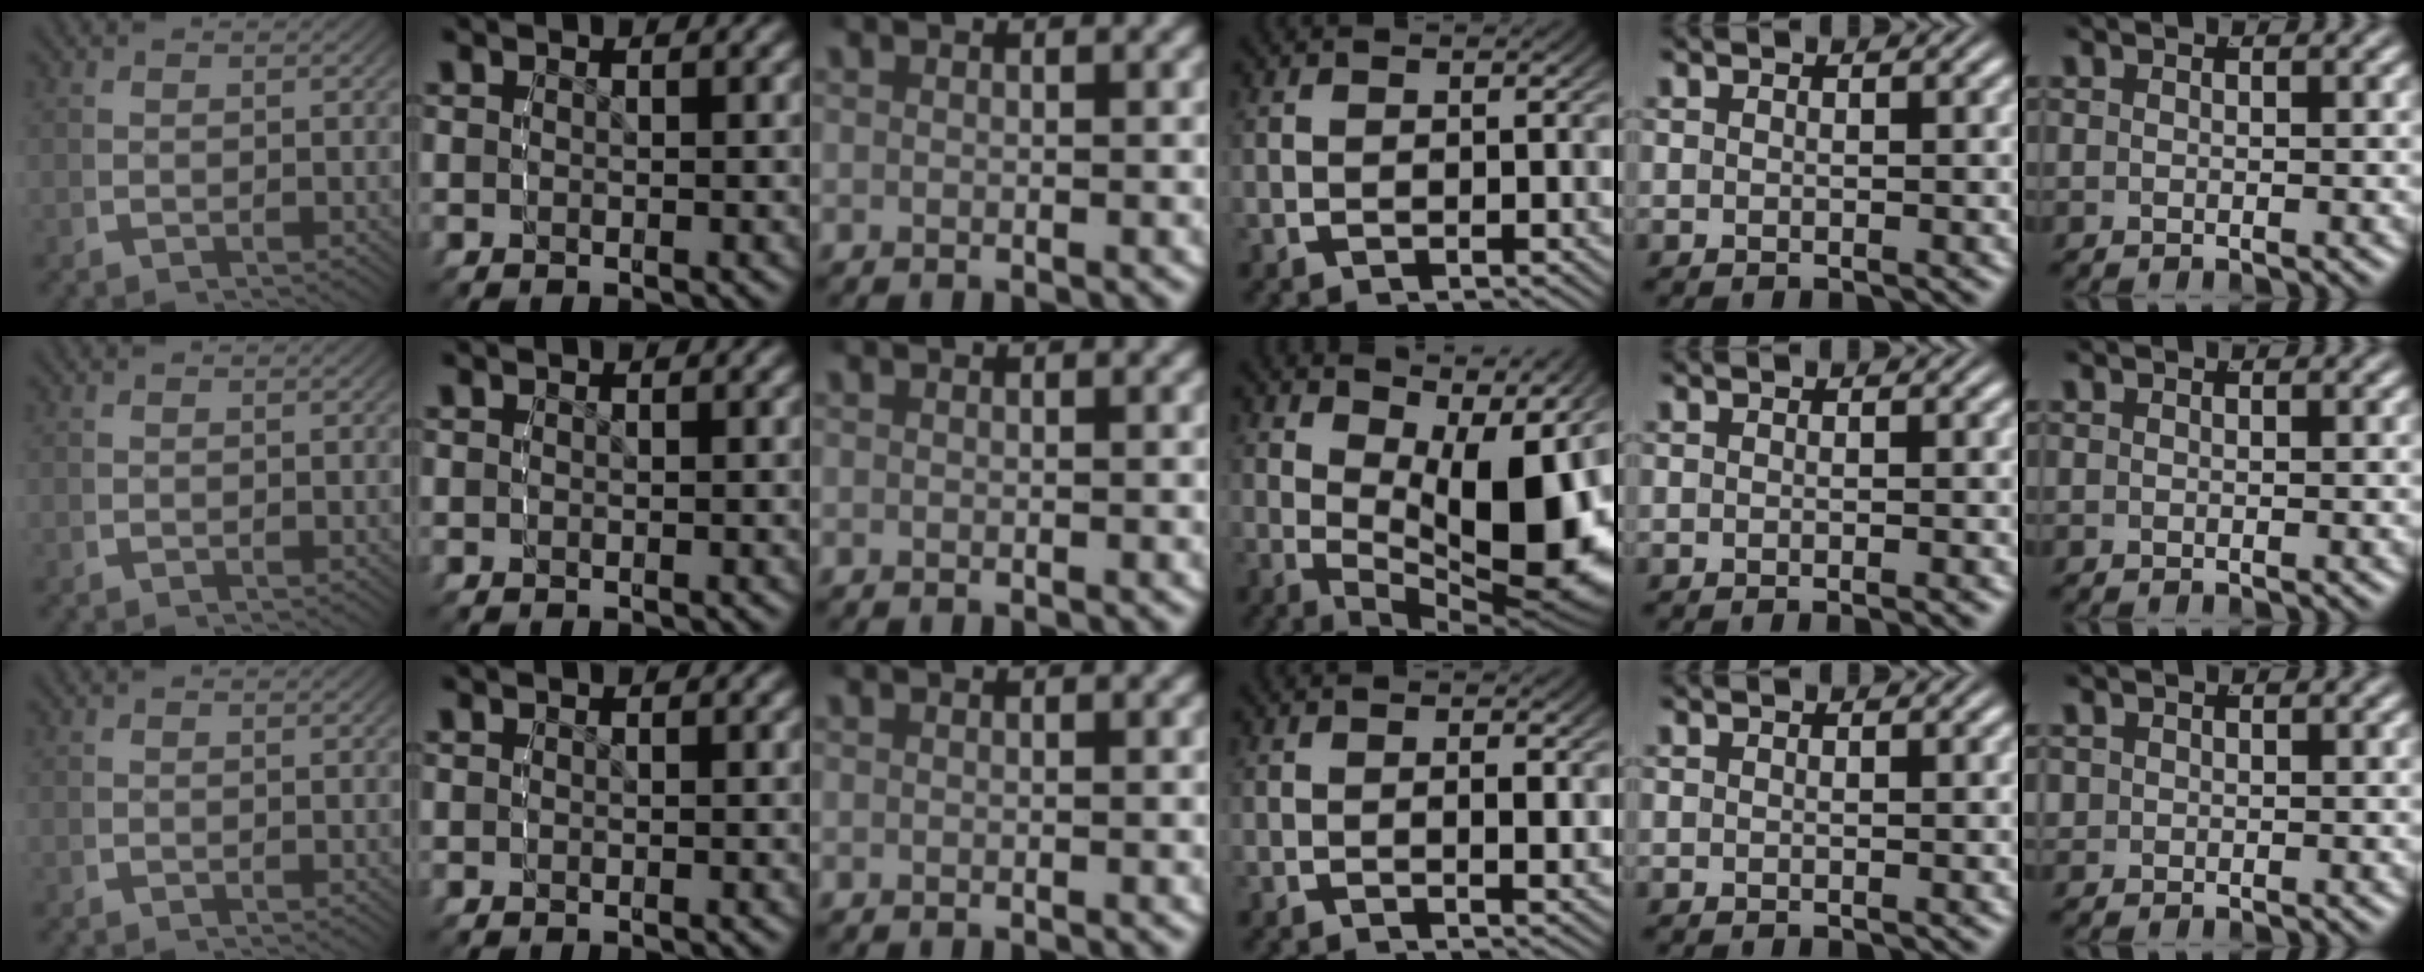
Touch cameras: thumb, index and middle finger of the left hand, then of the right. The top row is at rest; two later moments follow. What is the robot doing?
{"motion": "lift_and_place", "object": "toy banana"}